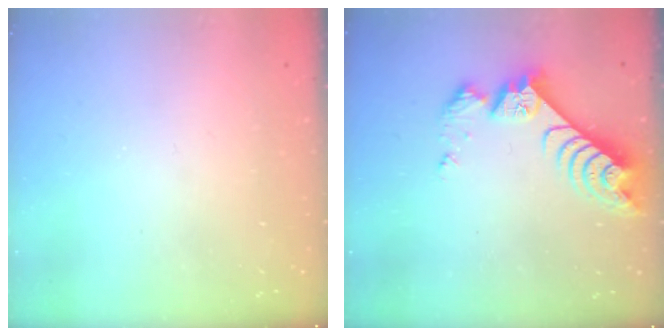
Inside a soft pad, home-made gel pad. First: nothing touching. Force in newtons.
{"total": 8.3, "press": 8.3, "slide": 0.8}